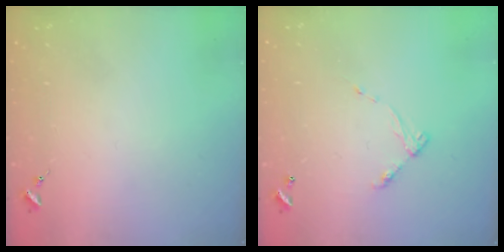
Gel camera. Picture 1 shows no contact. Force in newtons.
{"total": 5.9, "press": 5.9, "slide": 0.4}